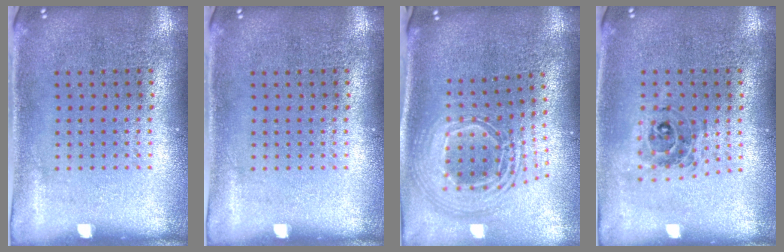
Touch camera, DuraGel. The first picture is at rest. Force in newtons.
{"total": 0.0}
{"total": 2.5, "press": 1.8, "slide": 1.7}
{"total": 0.7, "press": 0.7, "slide": 0.0}